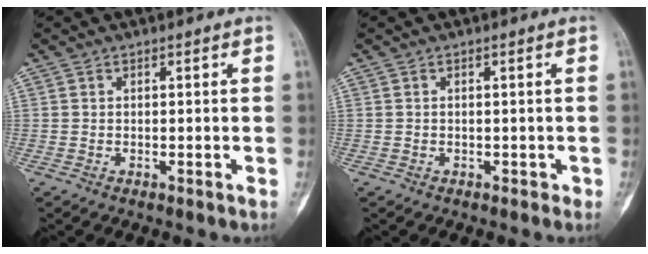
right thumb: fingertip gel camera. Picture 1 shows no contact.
{"total": 0.6, "force": [-0.3, 0.6, 0.1], "torque": [0.002, 0.004, -0.004]}